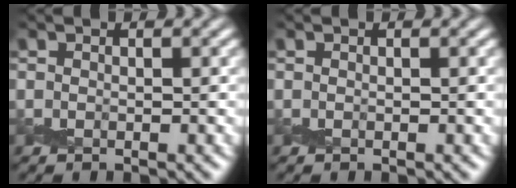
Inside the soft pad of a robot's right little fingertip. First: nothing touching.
{"total": 0.0}